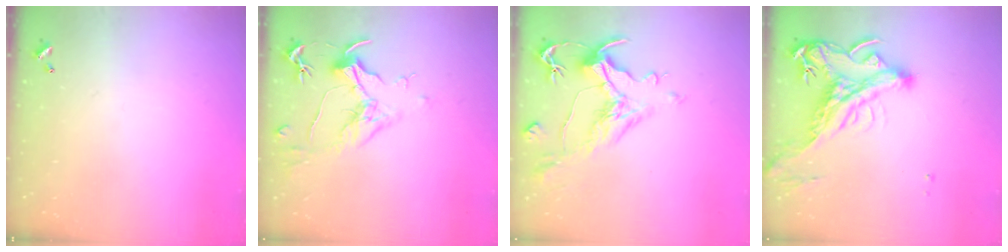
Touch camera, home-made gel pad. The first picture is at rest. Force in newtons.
{"total": 1.6, "press": 1.4, "slide": 0.7}
{"total": 2.0, "press": 1.5, "slide": 1.4}
{"total": 4.6, "press": 4.3, "slide": 1.7}